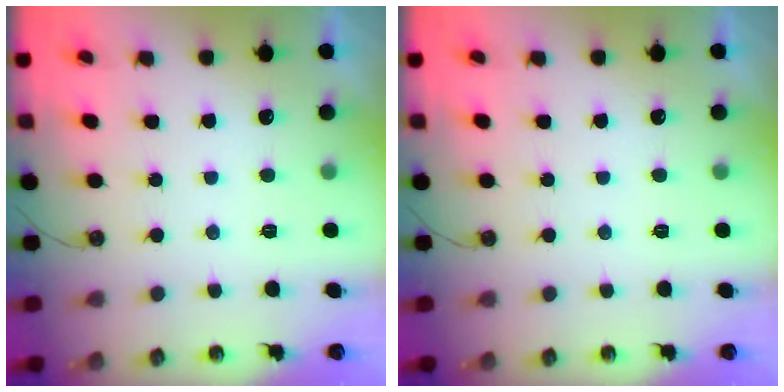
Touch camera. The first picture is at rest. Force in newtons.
{"total": 0.0}